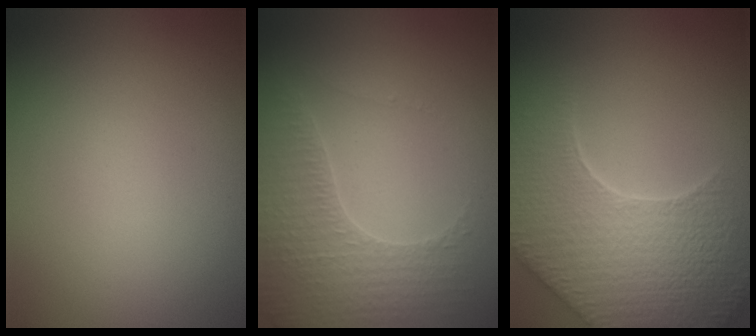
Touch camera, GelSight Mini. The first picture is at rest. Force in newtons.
{"total": 3.3, "press": 3.3, "slide": 0.6}
{"total": 8.9, "press": 6.4, "slide": 6.2}